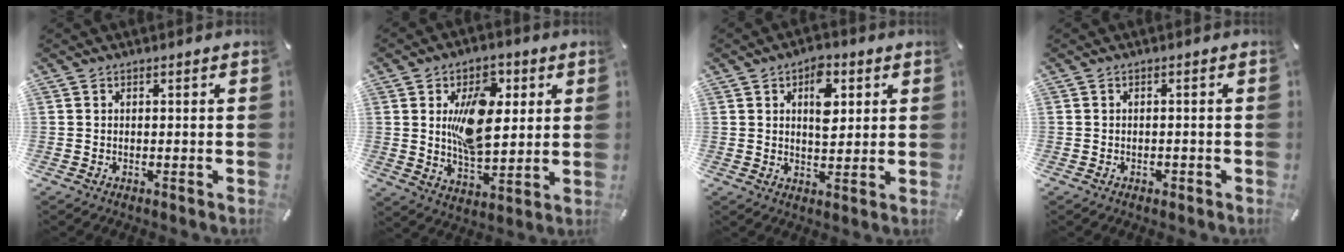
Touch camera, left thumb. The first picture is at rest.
{"total": 15.3, "force": [3.8, 9.4, 11.5], "torque": [-0.197, 0.002, 0.063]}
{"total": 8.6, "force": [2.8, 5.2, 6.2], "torque": [-0.075, -0.007, 0.040]}
{"total": 1.1, "force": [-0.6, 0.8, 0.3], "torque": [-0.005, 0.003, -0.014]}